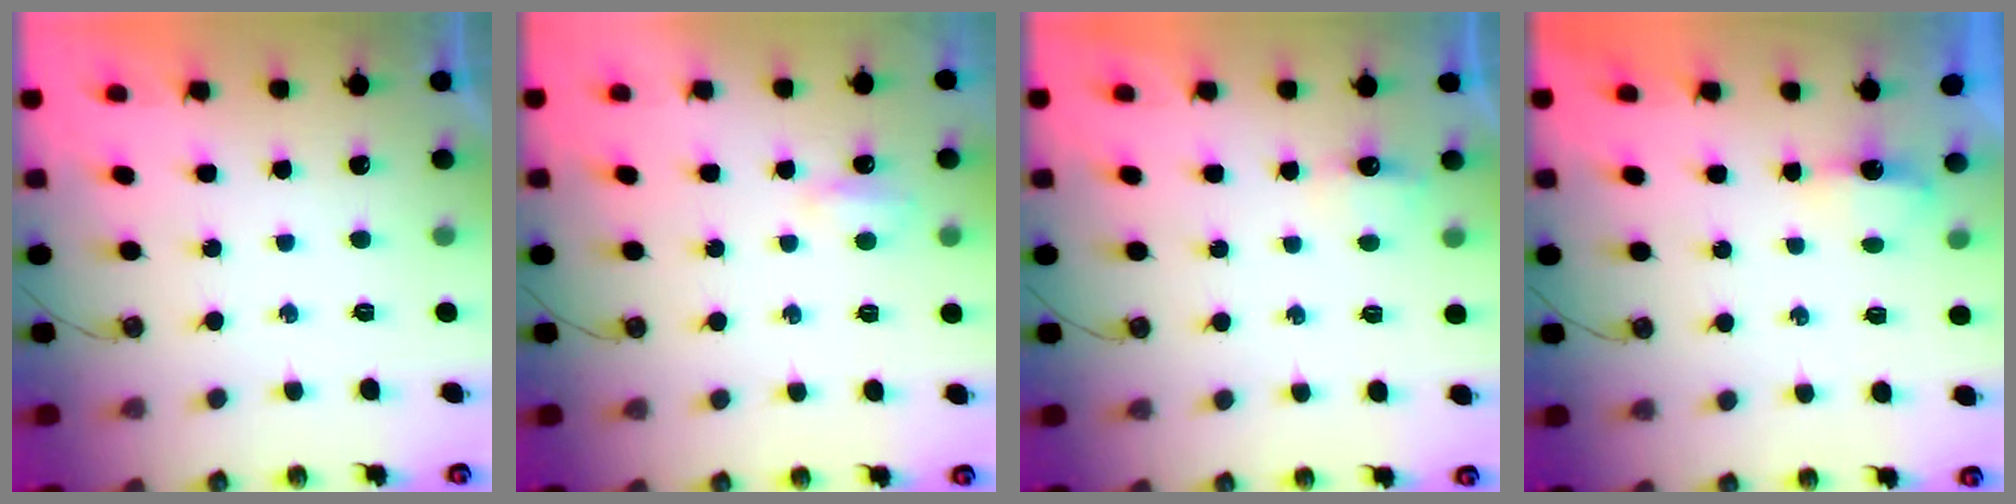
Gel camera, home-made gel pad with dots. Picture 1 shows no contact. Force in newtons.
{"total": 2.9, "press": 2.9, "slide": 0.6}
{"total": 2.7, "press": 2.6, "slide": 0.4}
{"total": 2.9, "press": 2.8, "slide": 0.6}